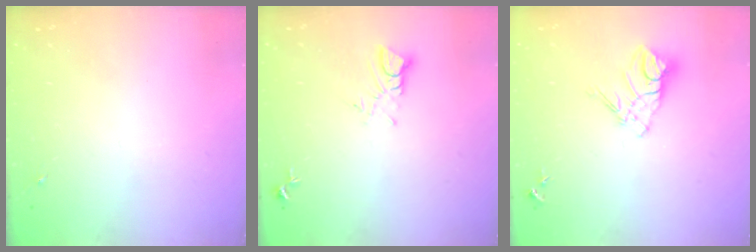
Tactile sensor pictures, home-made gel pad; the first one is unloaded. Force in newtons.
{"total": 4.2, "press": 4.2, "slide": 0.5}
{"total": 10.9, "press": 10.8, "slide": 0.9}